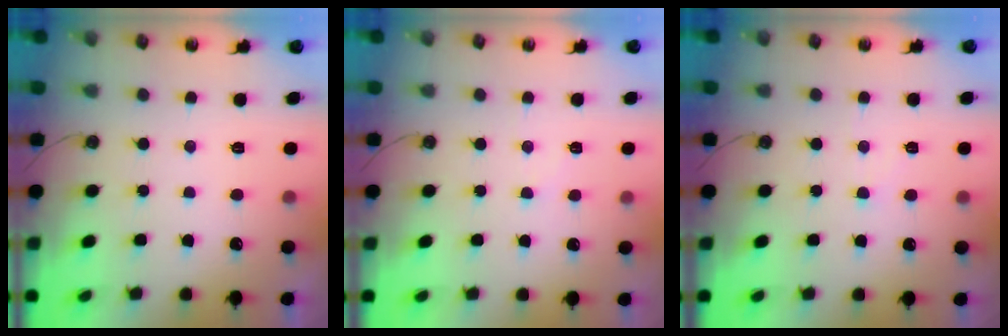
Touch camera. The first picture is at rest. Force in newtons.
{"total": 4.5, "press": 4.4, "slide": 0.8}
{"total": 2.8, "press": 2.7, "slide": 0.4}